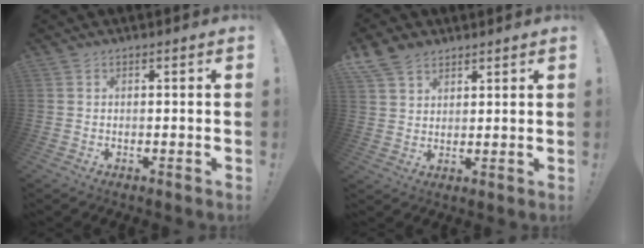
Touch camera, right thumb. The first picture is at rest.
{"total": 7.5, "force": [5.3, 4.7, 2.5], "torque": [-0.049, -0.021, 0.106]}